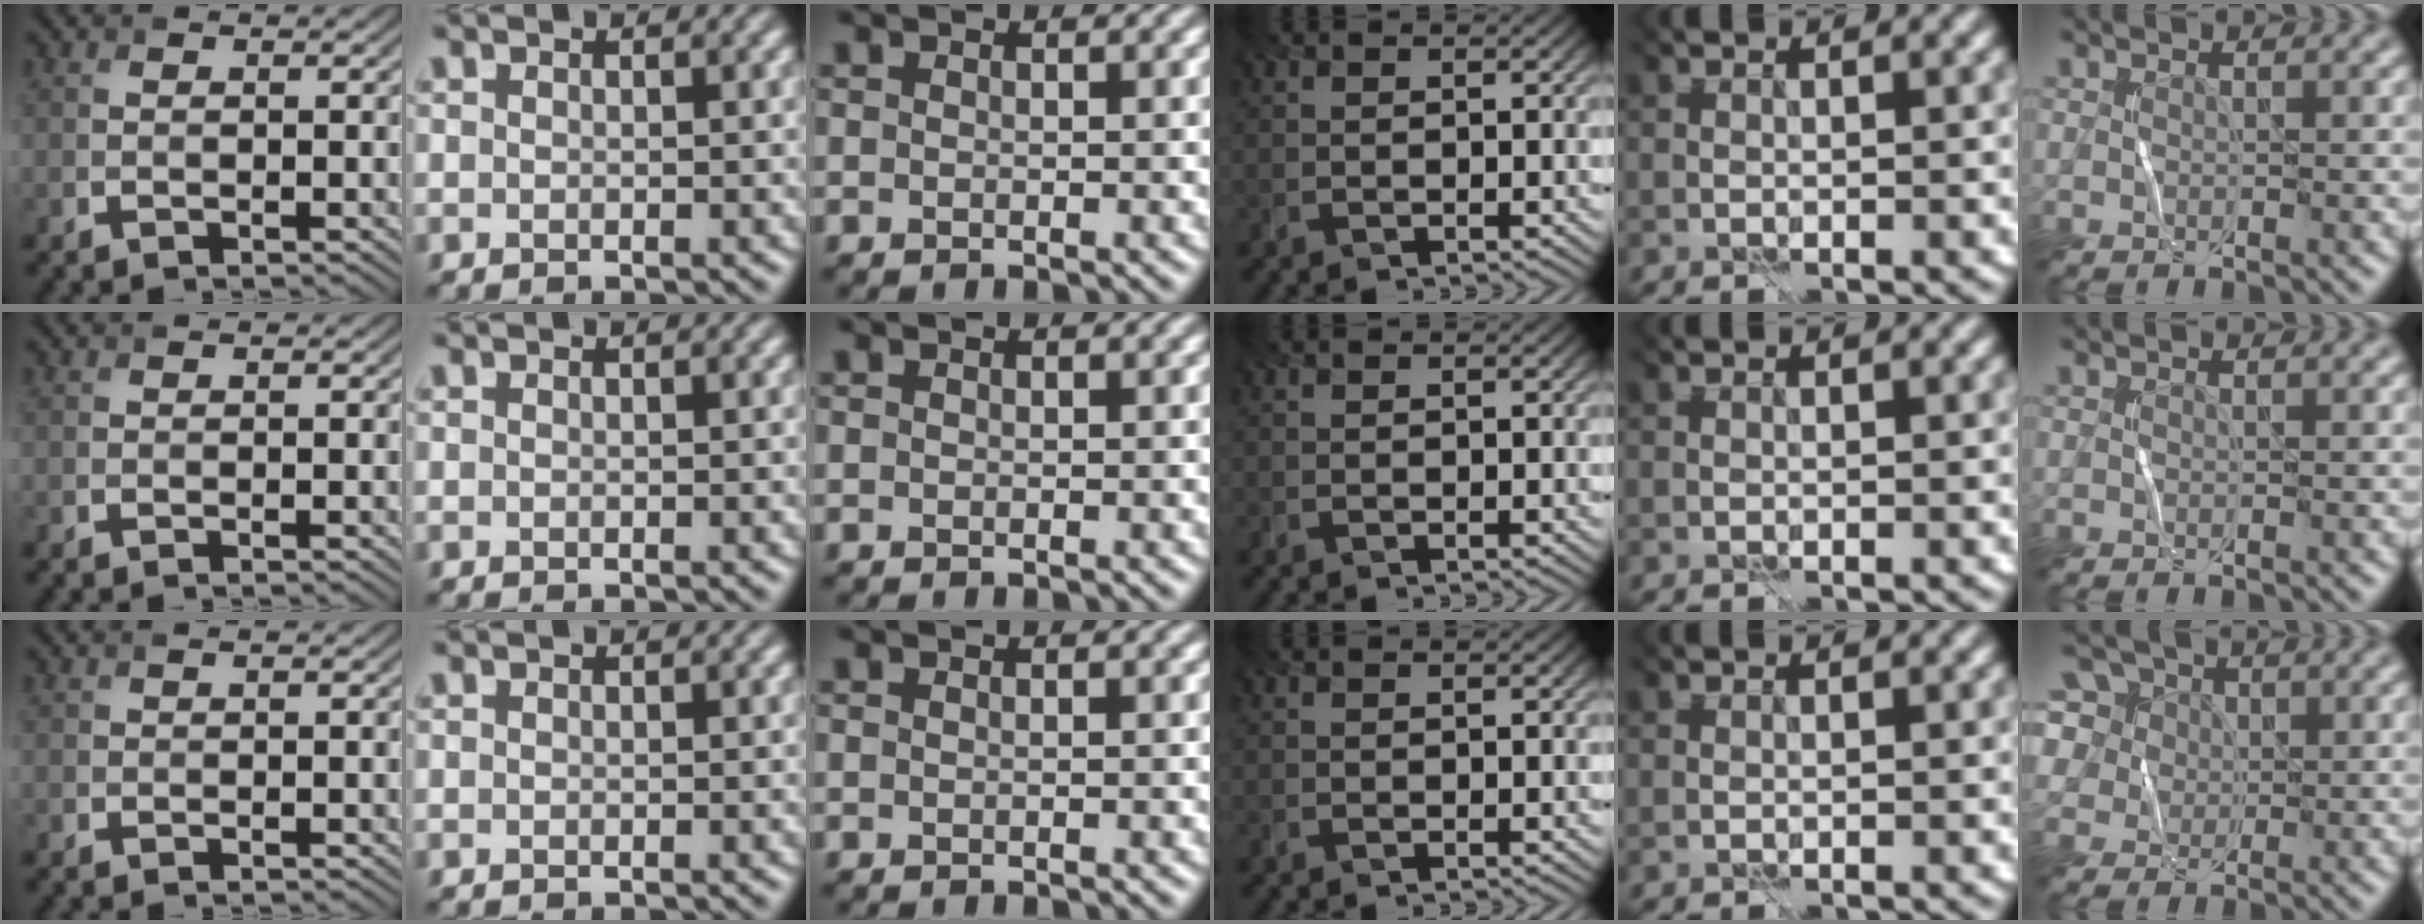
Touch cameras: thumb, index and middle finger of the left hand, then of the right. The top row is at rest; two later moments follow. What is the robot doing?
{"motion": "wrap", "object": "cellophane"}